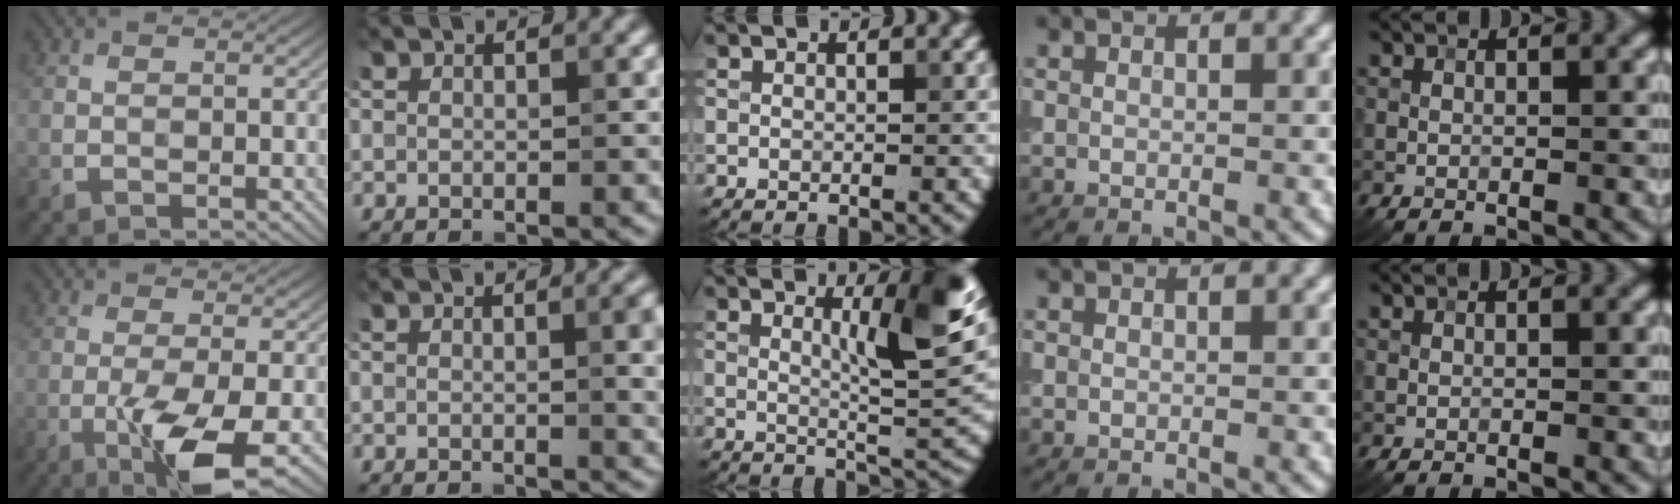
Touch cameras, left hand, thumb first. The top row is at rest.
{"thumb": {"total": 8.0, "force": [-3.4, 1.6, 7.1], "torque": [-0.125, -0.001, -0.063]}, "index": {"total": 5.0, "force": [0.5, 1.8, 4.6], "torque": [-0.039, 0.007, 0.007]}, "middle": {"total": 7.1, "force": [2.8, 1.1, 6.5], "torque": [-0.086, -0.005, 0.047]}}